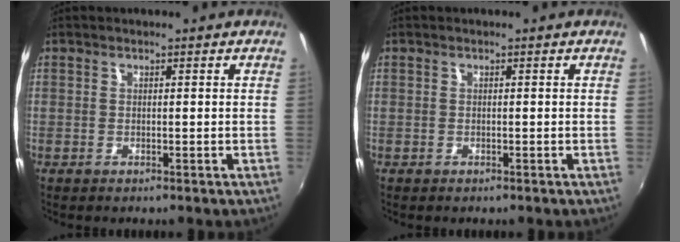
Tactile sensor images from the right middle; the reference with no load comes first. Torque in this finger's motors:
{"motor_torque": [-0.43, 0.16, 0.03, 0.01]}